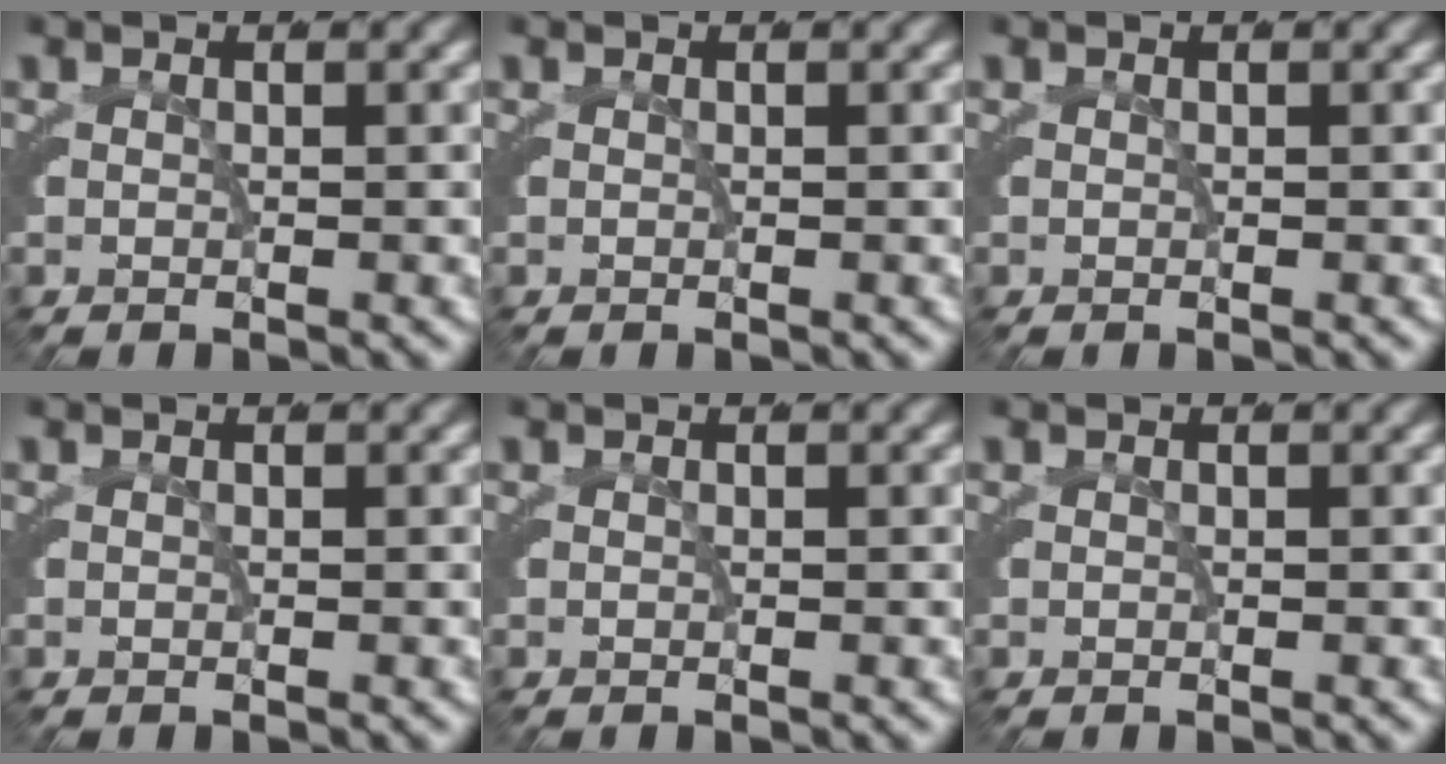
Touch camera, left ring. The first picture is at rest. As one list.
[{"total": 0.0}, {"total": 0.0}, {"total": 0.0}, {"total": 0.0}, {"total": 0.0}]